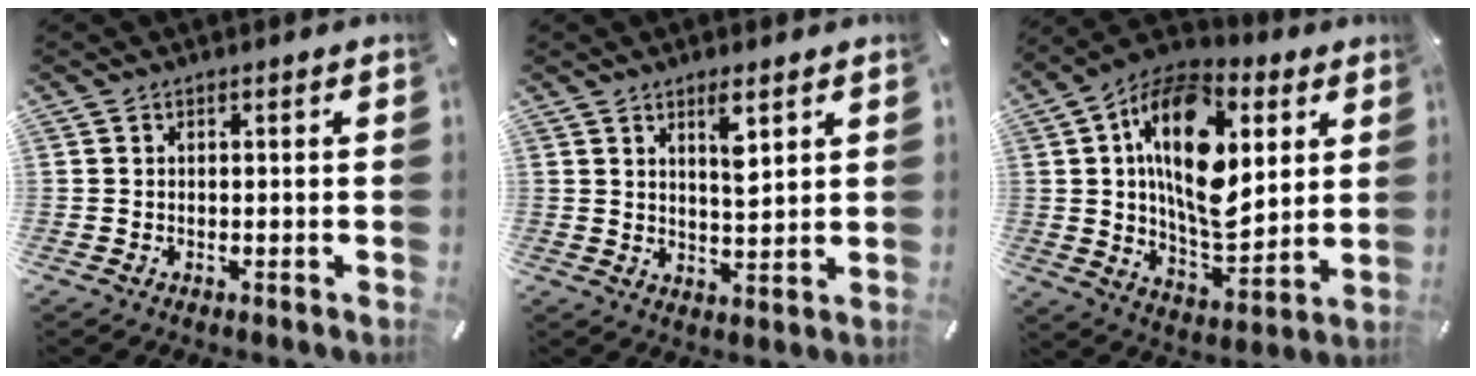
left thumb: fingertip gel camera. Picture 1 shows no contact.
{"total": 5.9, "force": [3.4, 1.7, 4.4], "torque": [-0.073, -0.016, 0.054]}
{"total": 22.0, "force": [6.0, 12.7, 17.0], "torque": [-0.311, -0.018, 0.097]}